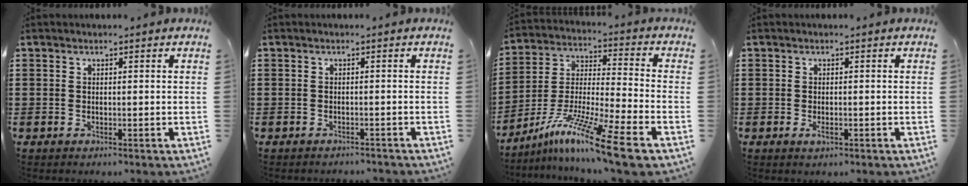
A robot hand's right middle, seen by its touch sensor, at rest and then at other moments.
{"total": 0.8, "force": [-0.8, 0.0, 0.1], "torque": [-0.004, -0.001, -0.016]}
{"total": 13.2, "force": [-9.7, -0.2, 9.0], "torque": [-0.170, 0.006, -0.185]}
{"total": 1.1, "force": [-0.3, 0.4, 0.9], "torque": [-0.018, -0.004, -0.005]}